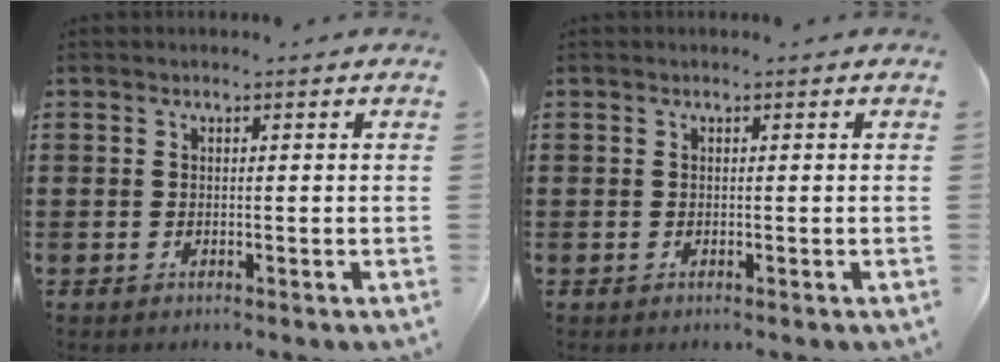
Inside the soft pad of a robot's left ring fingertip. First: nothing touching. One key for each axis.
{"total": 0.0}